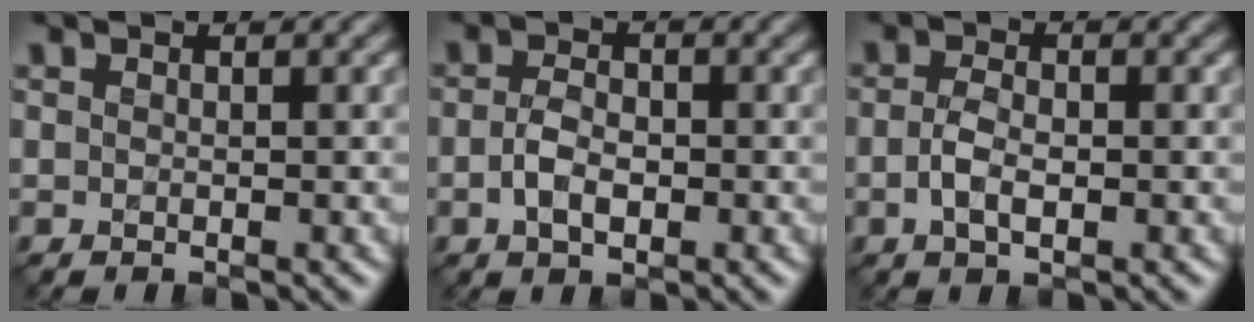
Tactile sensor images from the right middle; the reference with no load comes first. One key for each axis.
{"total": 2.7, "fx": -0.6, "fy": 1.6, "fz": 2.1, "tx": -0.043, "ty": -0.001, "tz": -0.013}
{"total": 2.6, "fx": -0.6, "fy": 1.3, "fz": 2.1, "tx": -0.046, "ty": -0.002, "tz": -0.013}